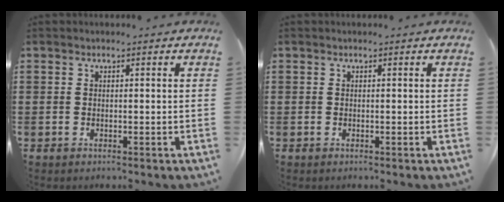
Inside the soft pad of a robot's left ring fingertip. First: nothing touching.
{"total": 0.0}